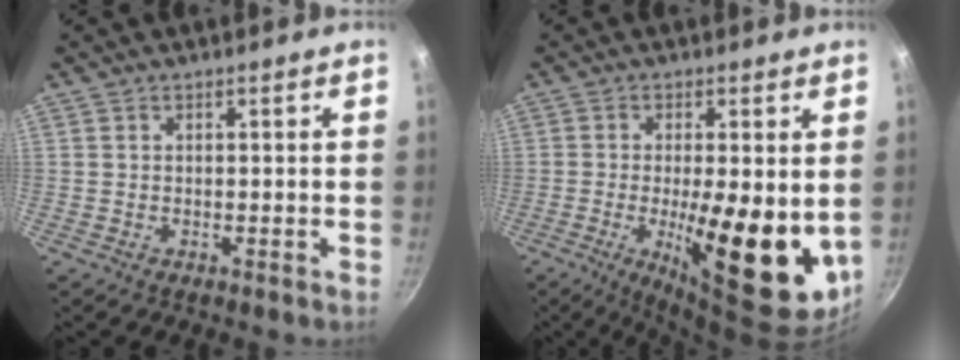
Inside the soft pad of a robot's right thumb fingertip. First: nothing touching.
{"total": 16.7, "force": [-1.8, 5.4, 15.7], "torque": [-0.219, -0.016, -0.019]}